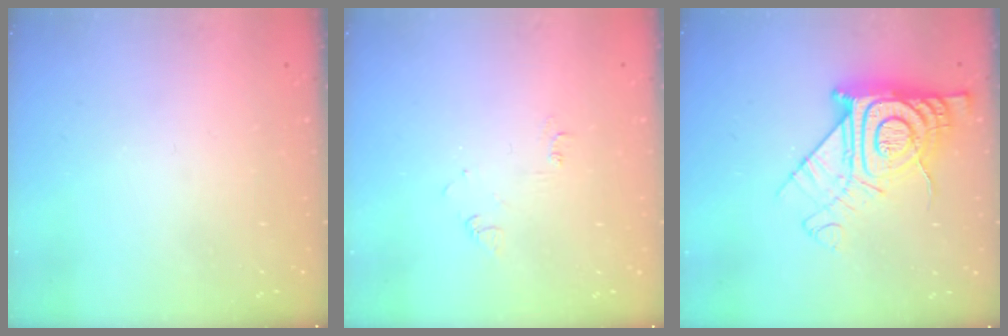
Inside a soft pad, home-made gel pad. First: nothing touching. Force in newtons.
{"total": 3.7, "press": 3.7, "slide": 0.4}
{"total": 19.7, "press": 19.6, "slide": 1.6}